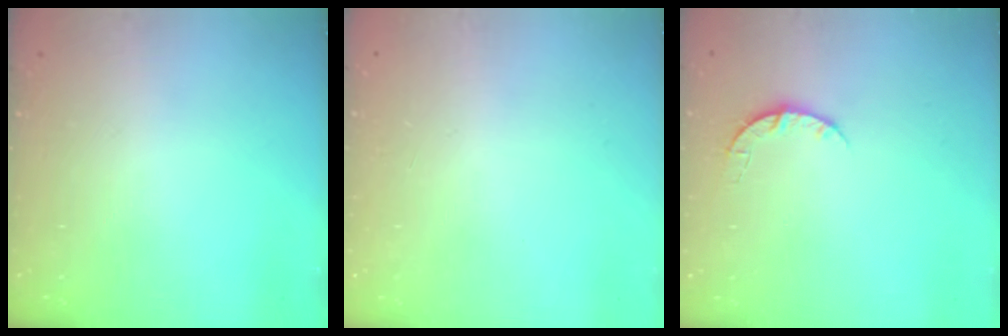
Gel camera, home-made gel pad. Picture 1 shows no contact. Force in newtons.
{"total": 2.6, "press": 2.6, "slide": 0.2}
{"total": 3.5, "press": 3.5, "slide": 0.5}